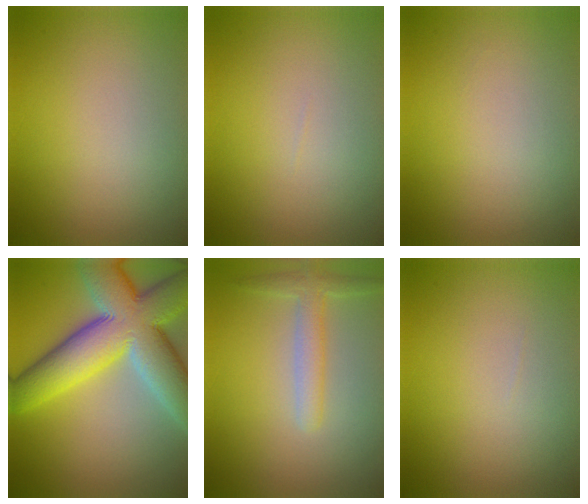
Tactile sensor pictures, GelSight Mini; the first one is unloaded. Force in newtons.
{"total": 0.0}
{"total": 0.0}
{"total": 13.1, "press": 13.1, "slide": 0.4}
{"total": 2.4, "press": 2.4, "slide": 0.2}
{"total": 0.0}